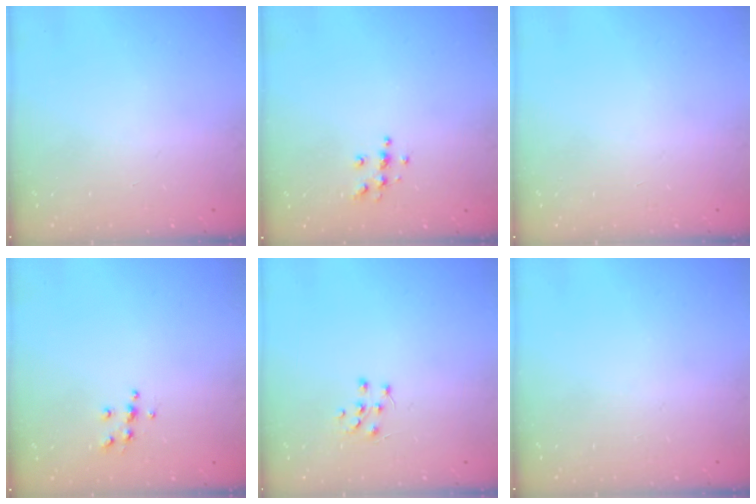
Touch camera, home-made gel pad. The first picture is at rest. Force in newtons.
{"total": 4.4, "press": 4.4, "slide": 0.3}
{"total": 0.0}
{"total": 5.3, "press": 5.2, "slide": 0.5}
{"total": 5.5, "press": 5.5, "slide": 0.6}
{"total": 0.0}